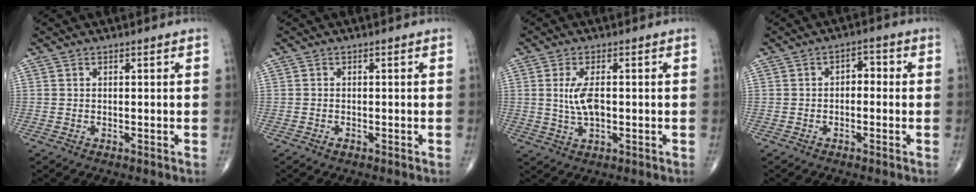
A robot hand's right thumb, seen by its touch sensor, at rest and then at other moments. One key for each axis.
{"total": 0.7, "fx": -0.4, "fy": 0.4, "fz": 0.4, "tx": -0.005, "ty": 0.002, "tz": -0.007}
{"total": 5.4, "fx": 0.2, "fy": 2.3, "fz": 4.8, "tx": -0.098, "ty": -0.005, "tz": 0.006}
{"total": 3.1, "fx": -0.2, "fy": 2.0, "fz": 2.3, "tx": -0.017, "ty": 0.015, "tz": -0.013}